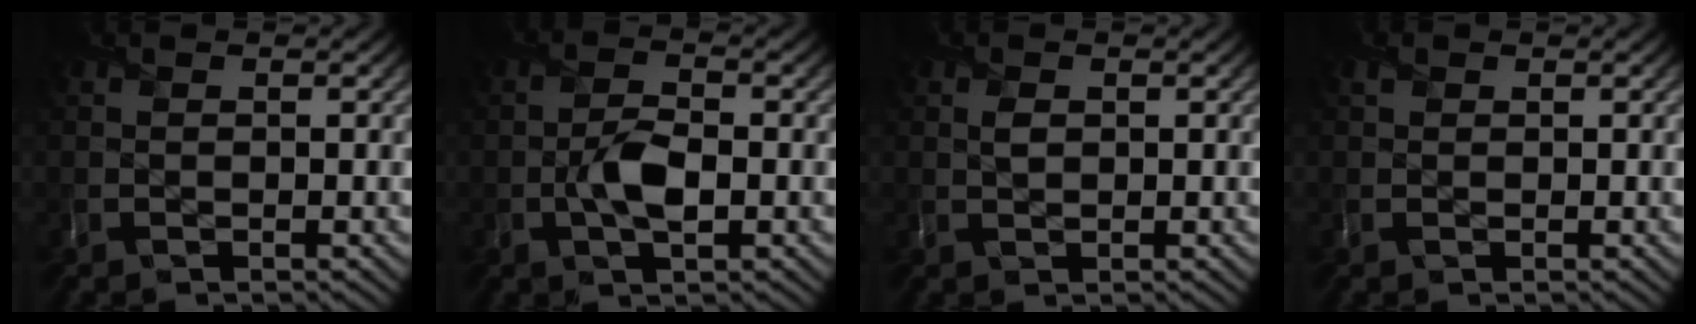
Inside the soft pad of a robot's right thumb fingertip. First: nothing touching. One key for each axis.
{"total": 4.2, "fx": -1.2, "fy": 2.1, "fz": 3.5, "tx": -0.071, "ty": -0.006, "tz": -0.025}
{"total": 1.1, "fx": 0.3, "fy": 0.9, "fz": 0.6, "tx": -0.015, "ty": -0.004, "tz": 0.009}
{"total": 0.8, "fx": 0.4, "fy": 0.6, "fz": 0.0, "tx": -0.001, "ty": -0.002, "tz": 0.007}